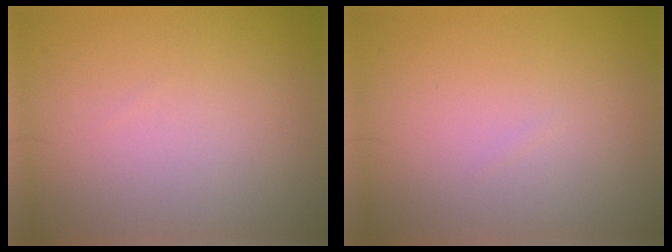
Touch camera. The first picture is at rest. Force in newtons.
{"total": 0.0}